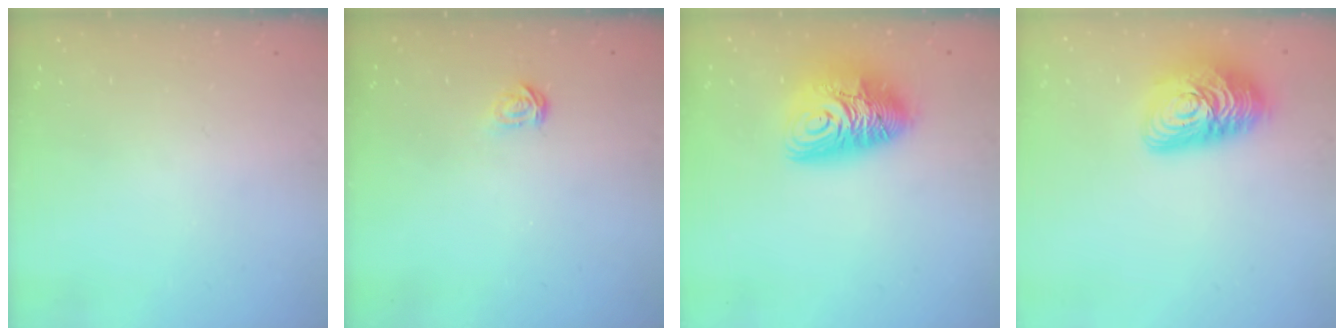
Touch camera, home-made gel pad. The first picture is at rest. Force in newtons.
{"total": 1.6, "press": 1.6, "slide": 0.2}
{"total": 13.1, "press": 13.0, "slide": 1.4}
{"total": 14.9, "press": 14.9, "slide": 0.7}